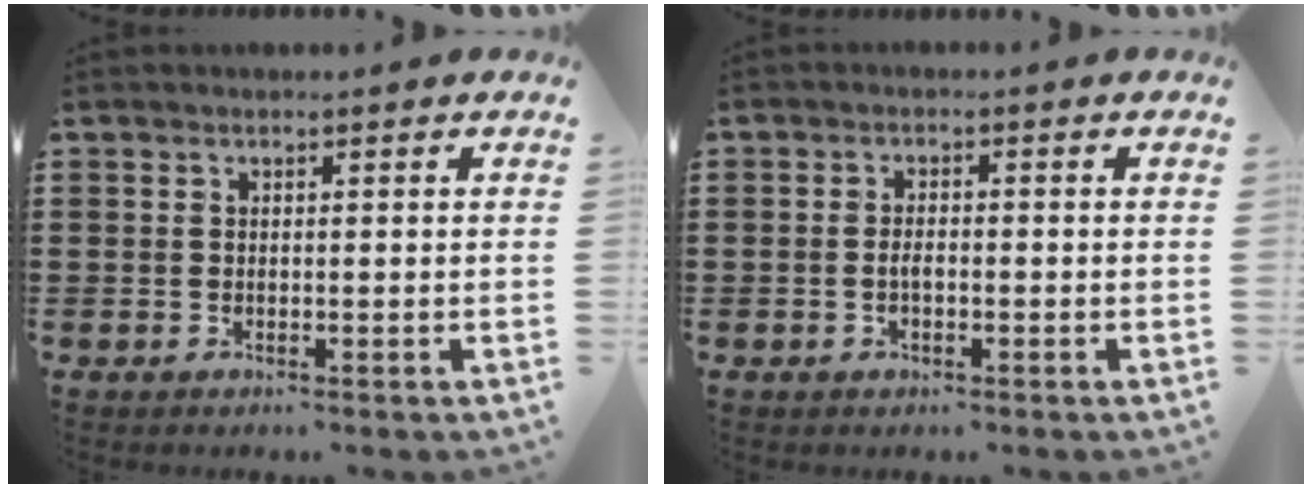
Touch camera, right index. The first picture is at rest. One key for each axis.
{"total": 1.9, "fx": -0.5, "fy": 0.8, "fz": 1.7, "tx": -0.032, "ty": 0.002, "tz": -0.010}